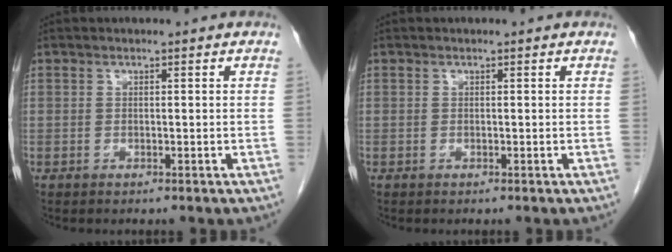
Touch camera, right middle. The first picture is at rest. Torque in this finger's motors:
{"motor_torque": [0.00, 0.00, 0.00, 0.00]}